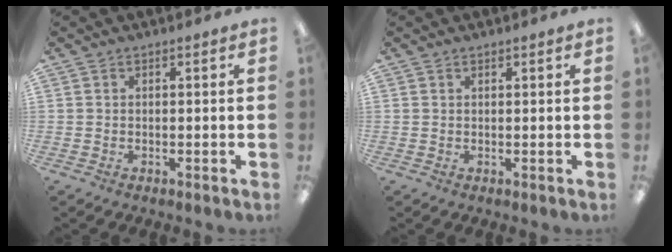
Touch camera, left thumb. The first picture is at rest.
{"total": 0.6, "force": [0.5, 0.2, 0.2], "torque": [-0.004, 0.000, 0.009]}